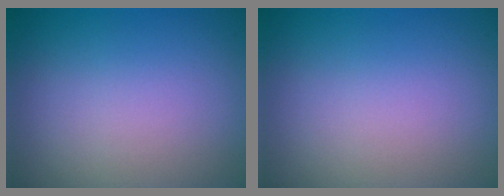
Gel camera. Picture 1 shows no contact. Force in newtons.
{"total": 0.0}